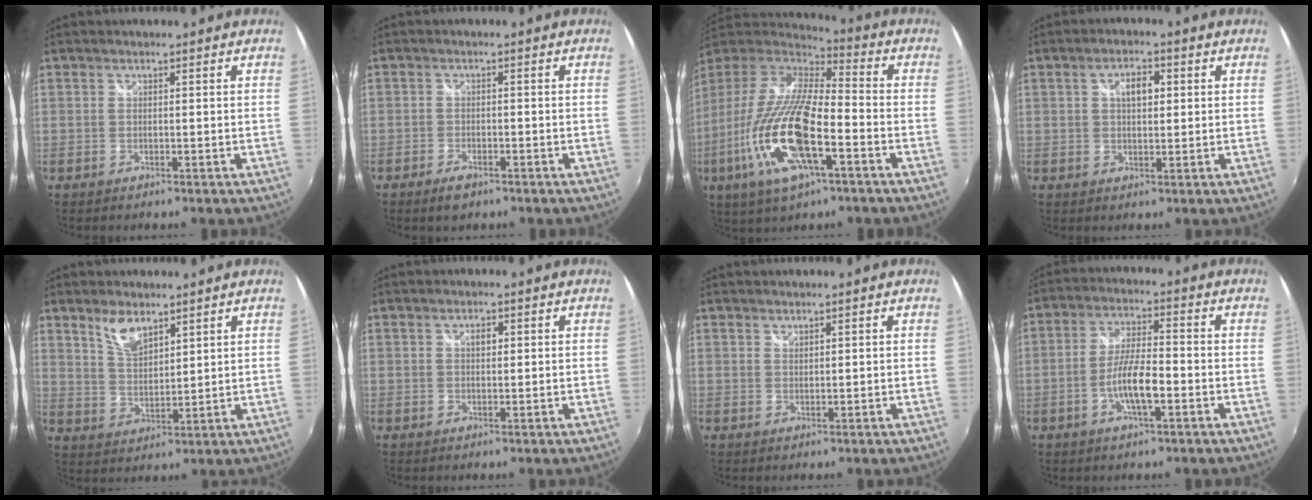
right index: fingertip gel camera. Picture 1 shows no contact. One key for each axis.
{"total": 3.1, "fx": -2.2, "fy": 1.4, "fz": 1.7, "tx": -0.043, "ty": -0.004, "tz": -0.041}
{"total": 21.8, "fx": -8.0, "fy": 6.7, "fz": 19.1, "tx": -0.385, "ty": -0.036, "tz": -0.158}
{"total": 4.1, "fx": 1.1, "fy": 2.0, "fz": 3.4, "tx": -0.054, "ty": 0.010, "tz": 0.018}
{"total": 6.1, "fx": 4.4, "fy": 2.3, "fz": 3.5, "tx": -0.062, "ty": 0.002, "tz": 0.087}
{"total": 1.5, "fx": 0.6, "fy": 0.8, "fz": 1.1, "tx": -0.018, "ty": 0.004, "tz": 0.009}
{"total": 0.8, "fx": 0.8, "fy": 0.0, "fz": 0.1, "tx": -0.001, "ty": 0.001, "tz": 0.016}
{"total": 7.5, "fx": -2.7, "fy": 1.6, "fz": 6.8, "tx": -0.133, "ty": 0.001, "tz": -0.050}